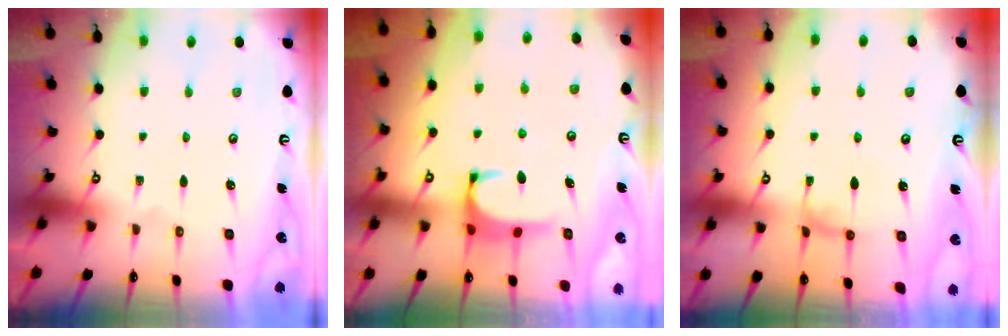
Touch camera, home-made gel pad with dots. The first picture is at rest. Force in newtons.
{"total": 0.8, "press": 0.6, "slide": 0.5}
{"total": 1.9, "press": 1.8, "slide": 0.5}